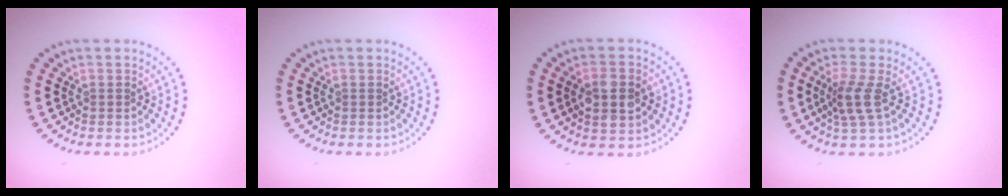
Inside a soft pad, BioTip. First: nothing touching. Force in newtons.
{"total": 0.0}
{"total": 4.0, "press": 4.0, "slide": 0.2}
{"total": 2.6, "press": 1.9, "slide": 1.7}